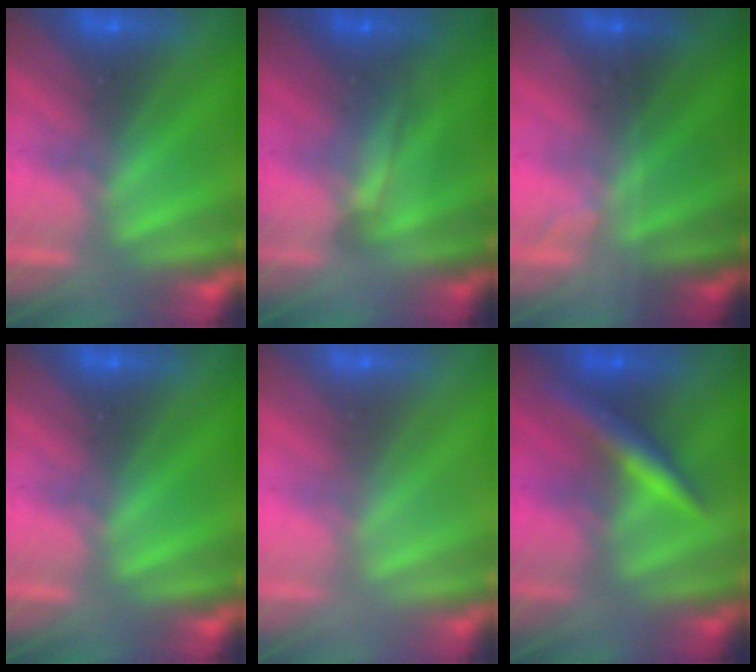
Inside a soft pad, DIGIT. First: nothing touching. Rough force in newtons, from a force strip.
{"total": 1.6}
{"total": 1.6}
{"total": 0.0}
{"total": 2.9}
{"total": 2.4}